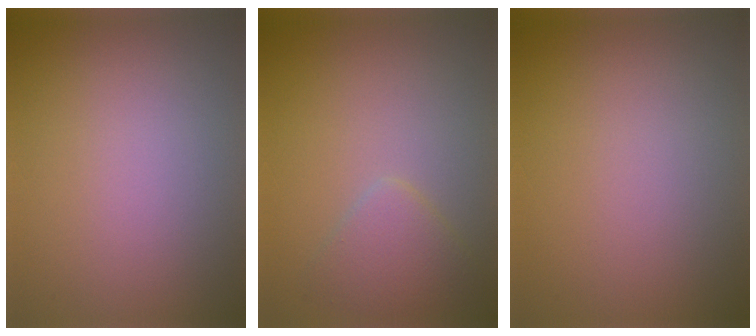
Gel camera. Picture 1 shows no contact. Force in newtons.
{"total": 2.3, "press": 2.2, "slide": 0.2}
{"total": 0.0}